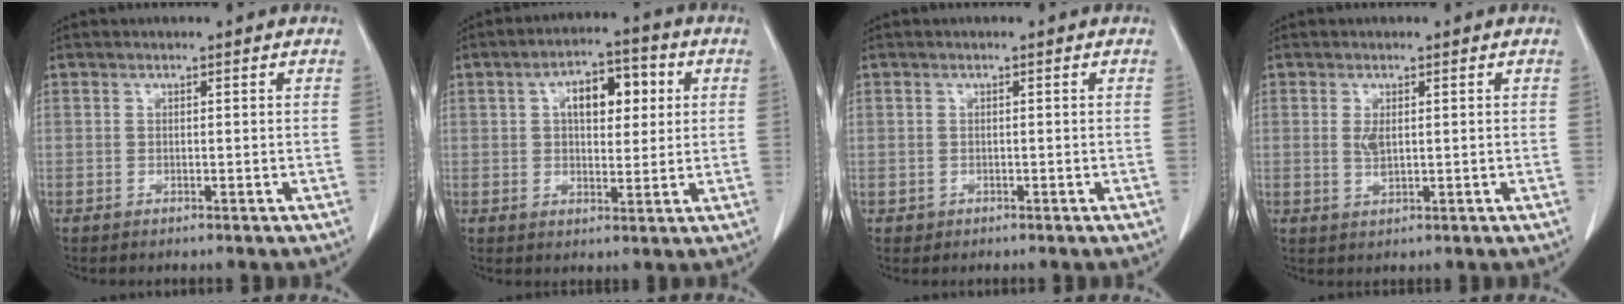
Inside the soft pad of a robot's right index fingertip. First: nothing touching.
{"total": 8.3, "force": [2.1, 3.9, 7.0], "torque": [-0.109, 0.022, 0.032]}
{"total": 0.9, "force": [-0.2, 0.9, -0.1], "torque": [0.004, 0.006, -0.003]}
{"total": 2.2, "force": [0.4, 0.8, 2.0], "torque": [-0.040, -0.005, 0.012]}